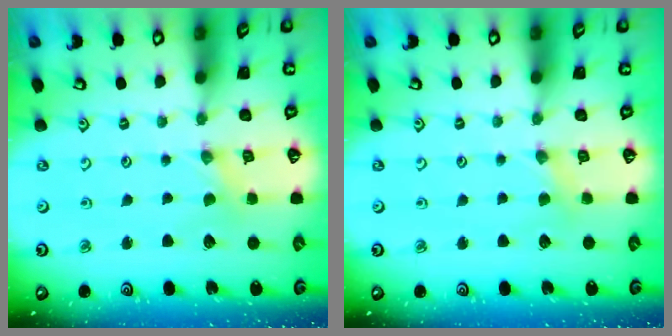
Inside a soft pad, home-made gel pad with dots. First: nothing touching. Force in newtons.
{"total": 2.4, "press": 2.4, "slide": 0.4}